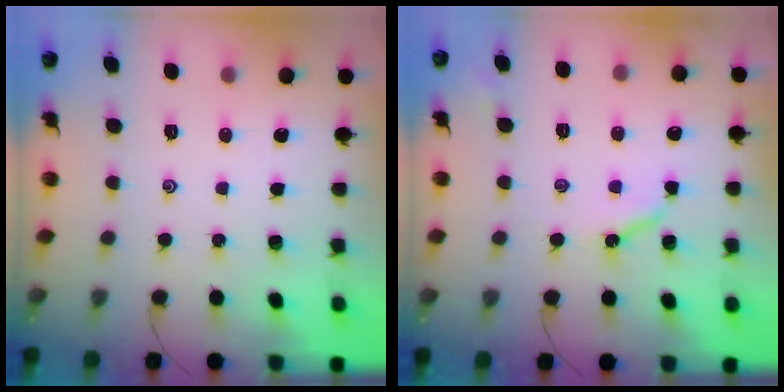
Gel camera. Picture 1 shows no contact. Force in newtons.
{"total": 5.6, "press": 5.6, "slide": 0.4}